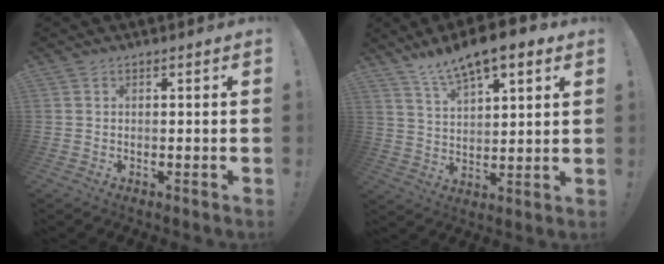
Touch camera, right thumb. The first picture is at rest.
{"total": 11.2, "force": [8.5, 3.8, 6.2], "torque": [-0.112, -0.052, 0.153]}